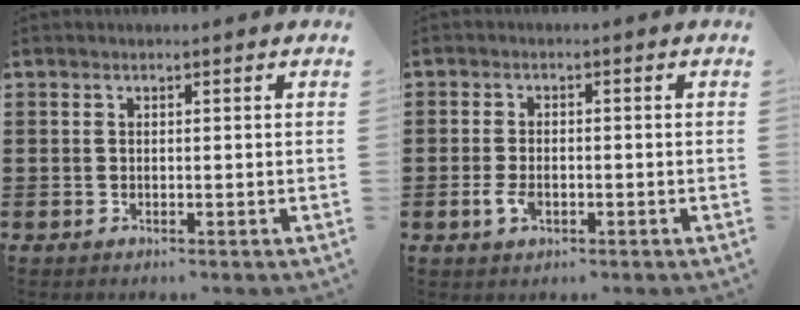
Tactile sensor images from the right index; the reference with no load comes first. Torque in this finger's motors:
{"motor_torque": [1.48, 0.66, 0.12, -0.04]}